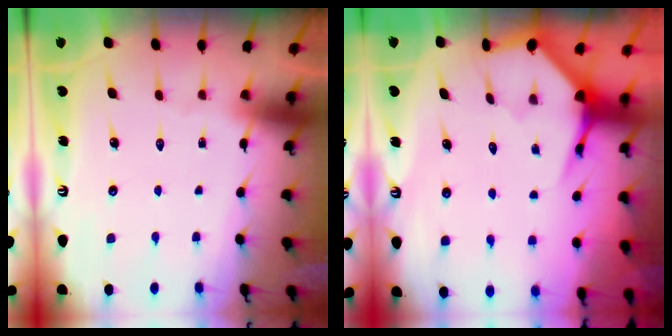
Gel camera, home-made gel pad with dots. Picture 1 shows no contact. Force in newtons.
{"total": 4.0, "press": 3.9, "slide": 0.5}